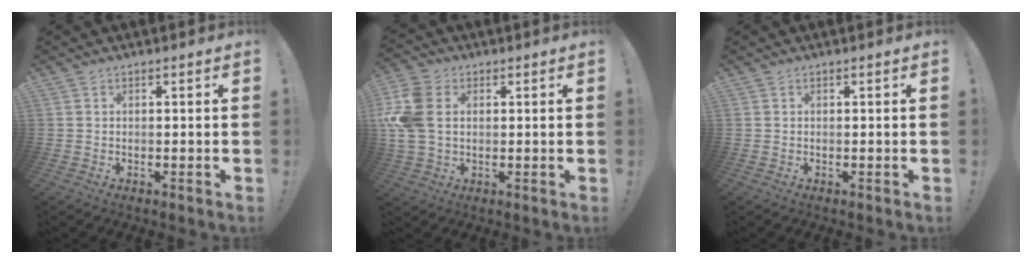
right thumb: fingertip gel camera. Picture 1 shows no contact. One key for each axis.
{"total": 13.8, "fx": 2.3, "fy": 9.7, "fz": 9.5, "tx": -0.213, "ty": 0.002, "tz": 0.046}
{"total": 0.0}